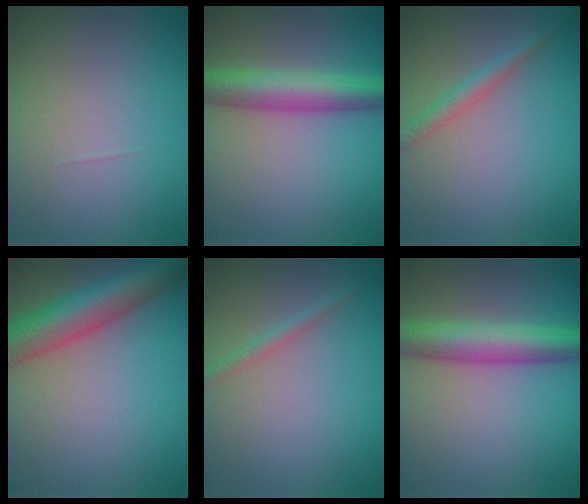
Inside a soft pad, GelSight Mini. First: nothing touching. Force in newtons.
{"total": 6.3, "press": 6.3, "slide": 0.1}
{"total": 1.9, "press": 1.9, "slide": 0.1}
{"total": 7.8, "press": 7.8, "slide": 0.3}
{"total": 1.2, "press": 1.2, "slide": 0.0}
{"total": 6.3, "press": 6.3, "slide": 0.1}